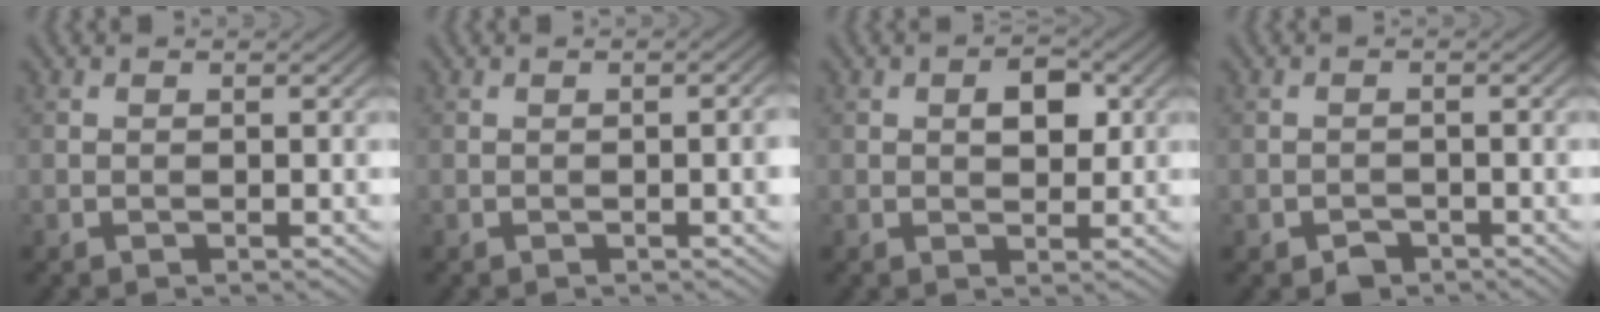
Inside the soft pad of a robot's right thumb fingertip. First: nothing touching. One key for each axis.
{"total": 2.0, "fx": -0.2, "fy": 0.3, "fz": 2.0, "tx": -0.027, "ty": 0.003, "tz": -0.003}
{"total": 3.5, "fx": 0.8, "fy": 2.1, "fz": 2.7, "tx": -0.042, "ty": 0.002, "tz": 0.012}
{"total": 1.7, "fx": -1.3, "fy": 1.0, "fz": 0.5, "tx": -0.007, "ty": -0.001, "tz": -0.025}